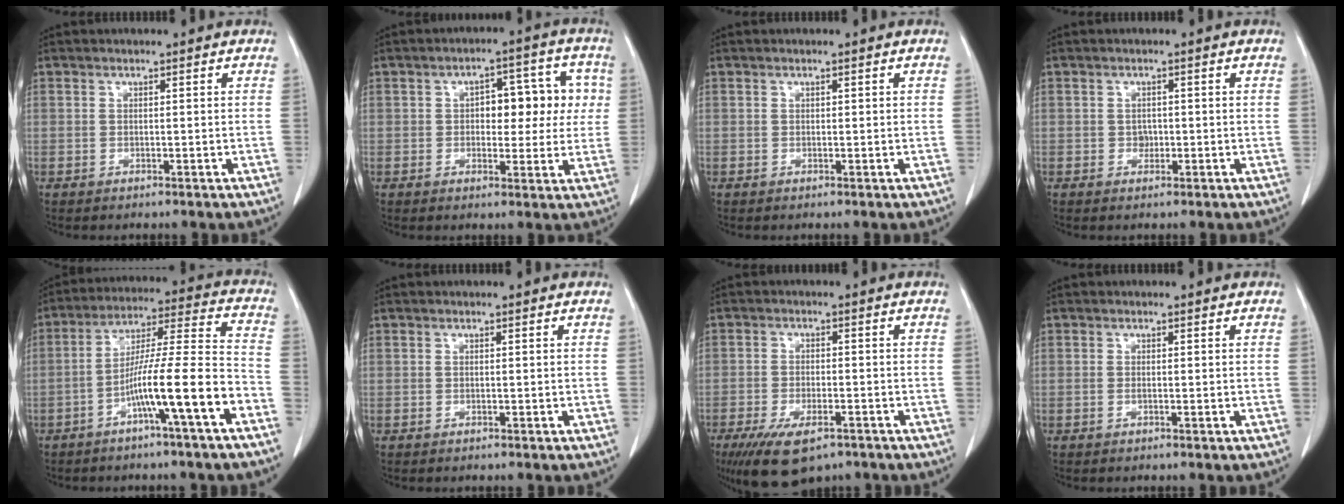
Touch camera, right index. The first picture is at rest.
{"total": 8.7, "force": [1.1, 4.5, 7.4], "torque": [-0.087, 0.032, 0.017]}
{"total": 0.0}
{"total": 1.2, "force": [-0.2, 1.0, 0.6], "torque": [-0.009, 0.003, -0.002]}
{"total": 13.1, "force": [-6.0, -0.5, 11.6], "torque": [-0.202, 0.016, -0.102]}
{"total": 0.0}
{"total": 9.7, "force": [-6.3, 3.6, 6.4], "torque": [-0.111, -0.015, -0.100]}
{"total": 0.5, "force": [-0.1, 0.0, 0.5], "torque": [-0.011, -0.002, -0.002]}